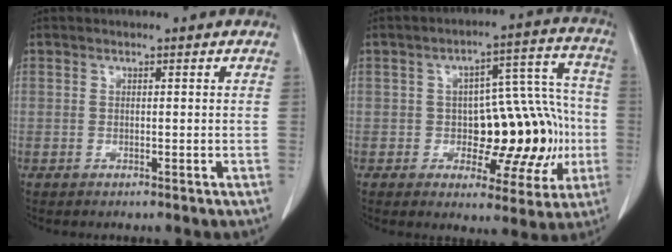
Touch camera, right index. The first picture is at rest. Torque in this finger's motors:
{"motor_torque": [0.64, 0.17, 0.23, 0.05]}